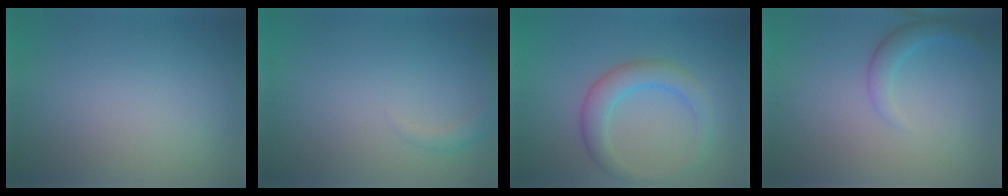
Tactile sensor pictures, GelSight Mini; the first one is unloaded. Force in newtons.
{"total": 1.5, "press": 1.5, "slide": 0.1}
{"total": 4.0, "press": 4.0, "slide": 0.3}
{"total": 2.2, "press": 2.2, "slide": 0.1}